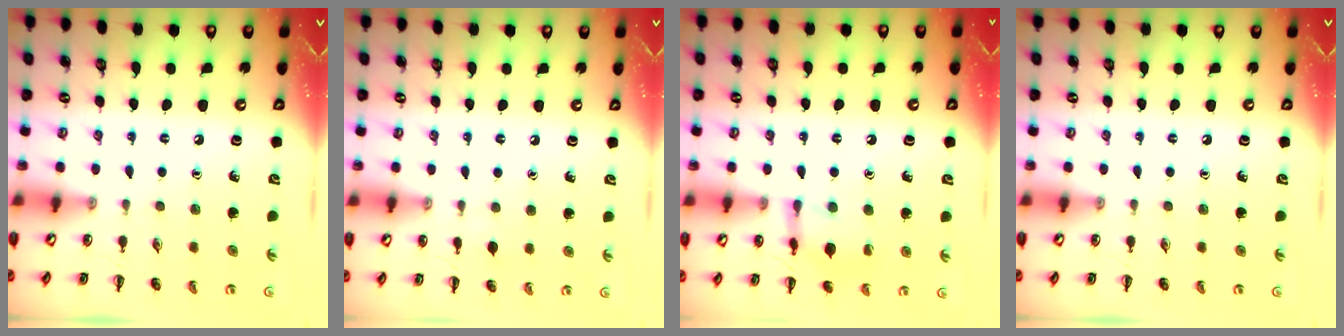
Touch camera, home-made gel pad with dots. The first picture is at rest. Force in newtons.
{"total": 2.7, "press": 2.5, "slide": 1.0}
{"total": 11.4, "press": 11.4, "slide": 0.4}
{"total": 0.0}